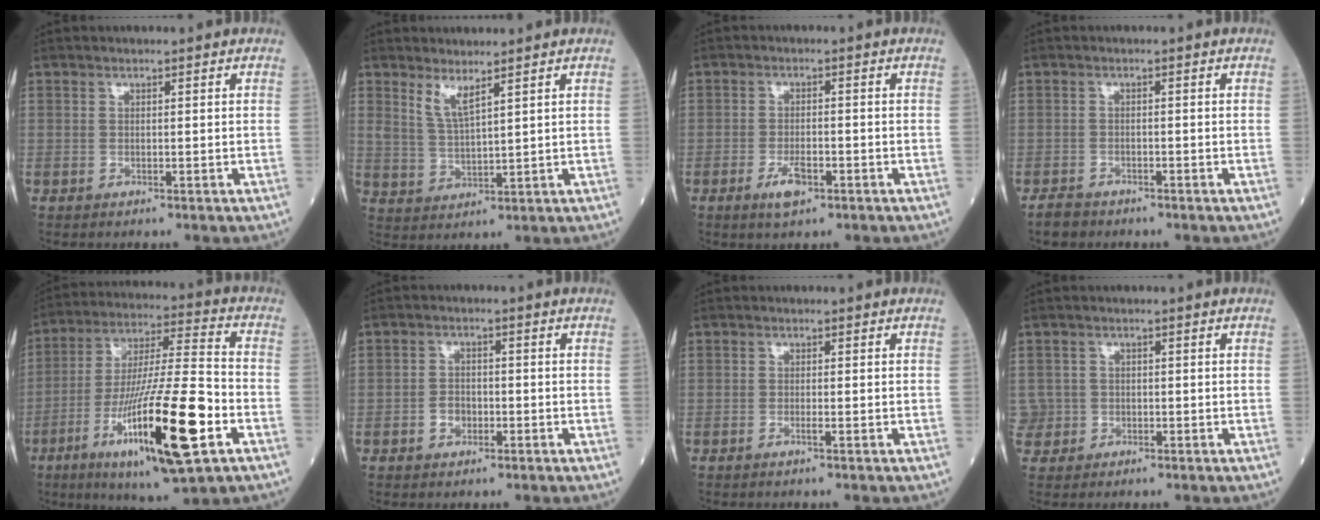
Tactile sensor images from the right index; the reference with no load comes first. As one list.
[{"total": 3.9, "force": [2.8, 0.4, 2.7], "torque": [-0.058, -0.015, 0.061]}, {"total": 3.7, "force": [-1.9, 1.3, 2.9], "torque": [-0.055, -0.002, -0.031]}, {"total": 2.5, "force": [-2.1, 1.2, 0.5], "torque": [-0.020, -0.002, -0.033]}, {"total": 21.0, "force": [-8.0, 2.2, 19.3], "torque": [-0.346, -0.029, -0.132]}, {"total": 2.6, "force": [-1.1, 1.9, 1.4], "torque": [-0.025, 0.004, -0.016]}, {"total": 0.7, "force": [-0.4, -0.1, 0.6], "torque": [-0.010, 0.000, -0.007]}, {"total": 2.5, "force": [-0.5, 2.4, -0.2], "torque": [0.012, 0.010, -0.011]}]